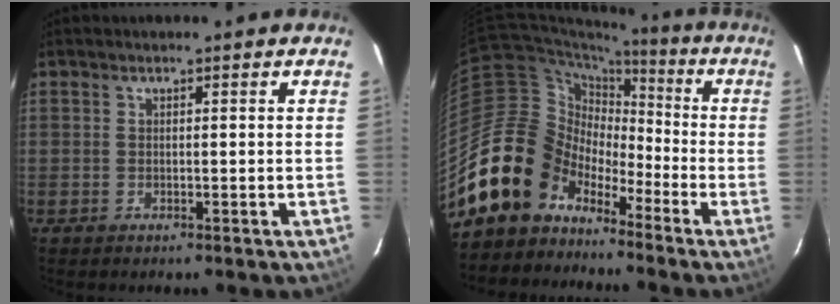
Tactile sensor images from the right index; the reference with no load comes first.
{"total": 16.3, "force": [-11.0, 11.3, 4.0], "torque": [-0.096, 0.038, -0.202]}